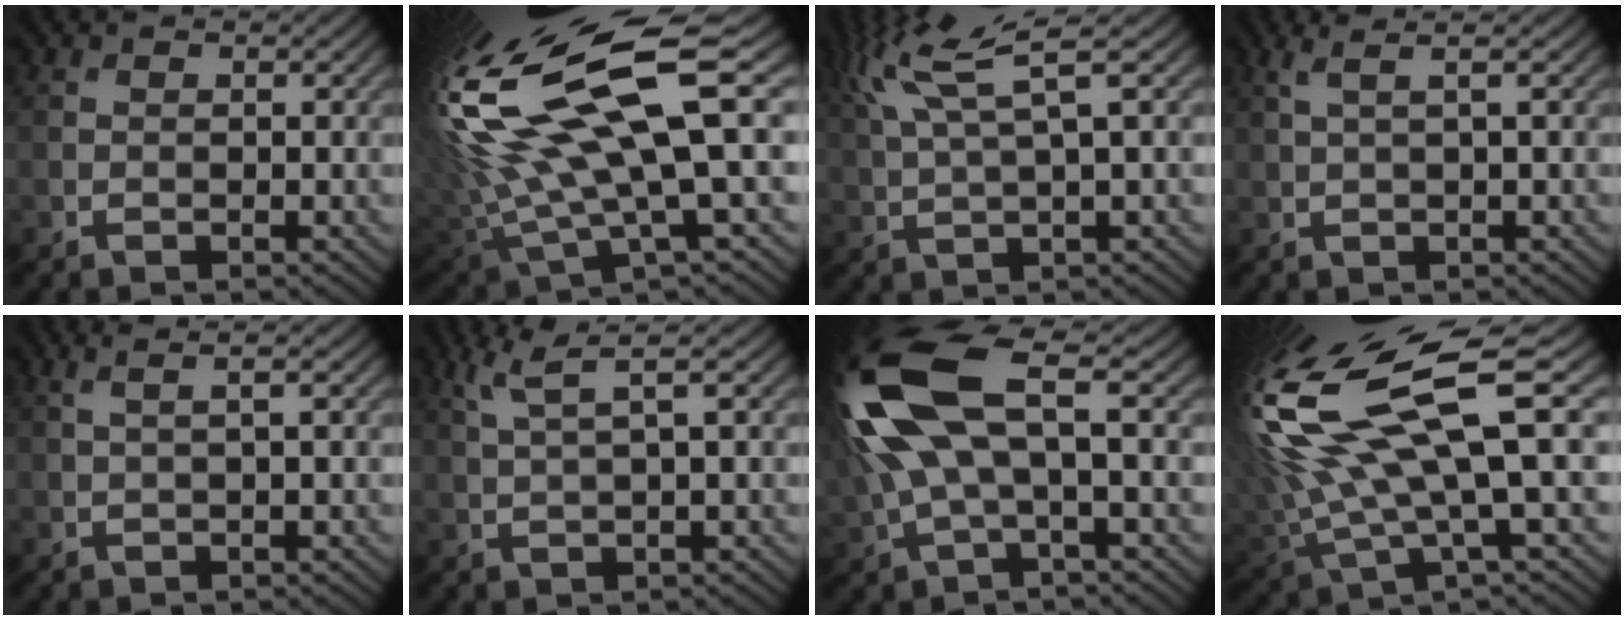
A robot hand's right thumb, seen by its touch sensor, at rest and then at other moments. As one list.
[{"total": 20.1, "force": [5.4, 7.0, 18.1], "torque": [-0.393, -0.008, 0.109]}, {"total": 8.6, "force": [4.5, 1.6, 7.2], "torque": [-0.150, 0.029, 0.090]}, {"total": 2.7, "force": [1.0, 0.4, 2.5], "torque": [-0.046, 0.015, 0.017]}, {"total": 2.4, "force": [0.9, 0.5, 2.2], "torque": [-0.031, 0.010, 0.003]}, {"total": 4.4, "force": [2.1, 0.7, 3.8], "torque": [-0.080, 0.014, 0.046]}, {"total": 13.8, "force": [2.3, 5.4, 12.5], "torque": [-0.313, 0.011, 0.042]}, {"total": 18.3, "force": [3.9, 6.4, 16.6], "torque": [-0.389, 0.009, 0.079]}]